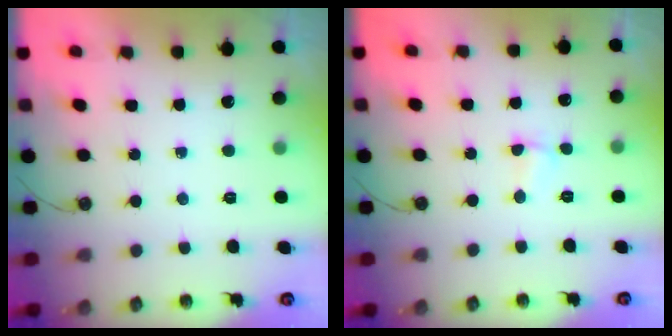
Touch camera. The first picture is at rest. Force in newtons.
{"total": 2.7, "press": 2.6, "slide": 0.7}